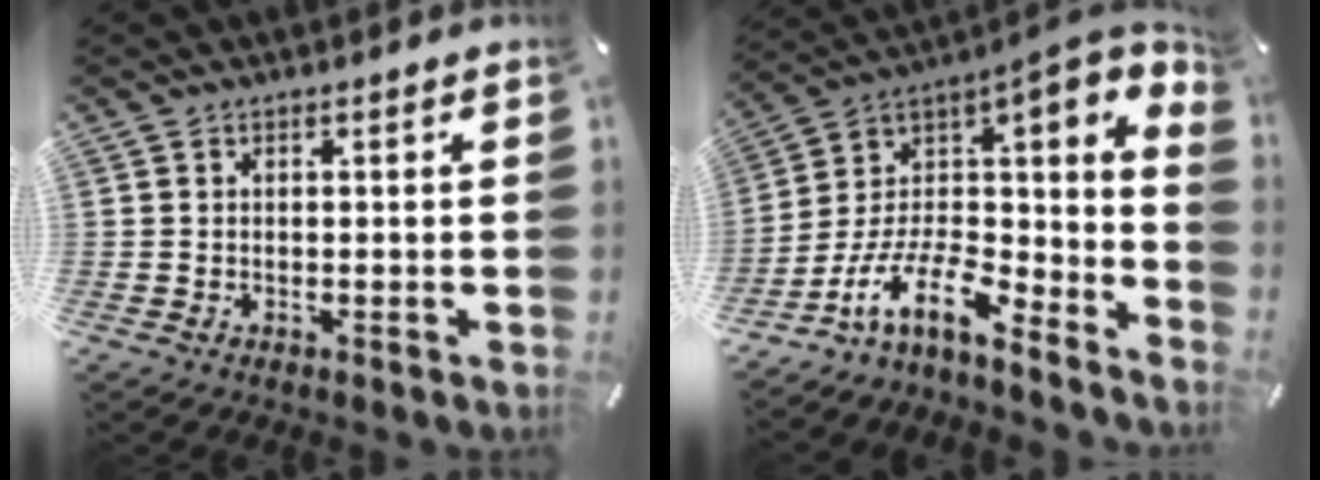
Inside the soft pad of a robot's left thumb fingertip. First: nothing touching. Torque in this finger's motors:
{"motor_torque": [-1.37, 2.82, 1.51, 1.26, 0.50]}